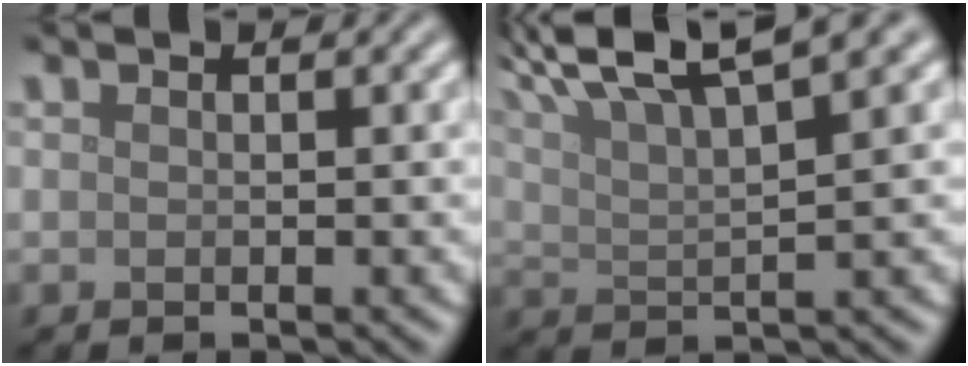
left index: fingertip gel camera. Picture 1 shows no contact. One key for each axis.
{"total": 7.3, "fx": 5.0, "fy": 1.3, "fz": 5.0, "tx": -0.087, "ty": 0.019, "tz": 0.086}